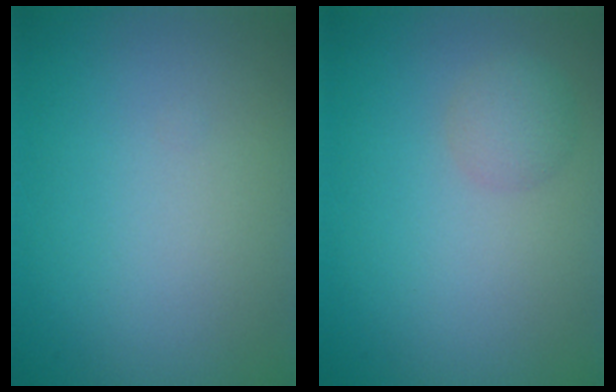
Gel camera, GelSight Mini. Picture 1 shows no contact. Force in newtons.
{"total": 1.9, "press": 1.8, "slide": 0.1}